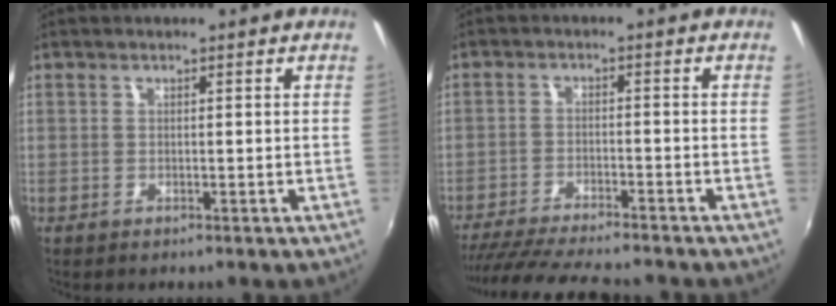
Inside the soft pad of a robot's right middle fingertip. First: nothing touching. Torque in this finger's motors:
{"motor_torque": [1.02, -1.12, 0.34, 0.10]}